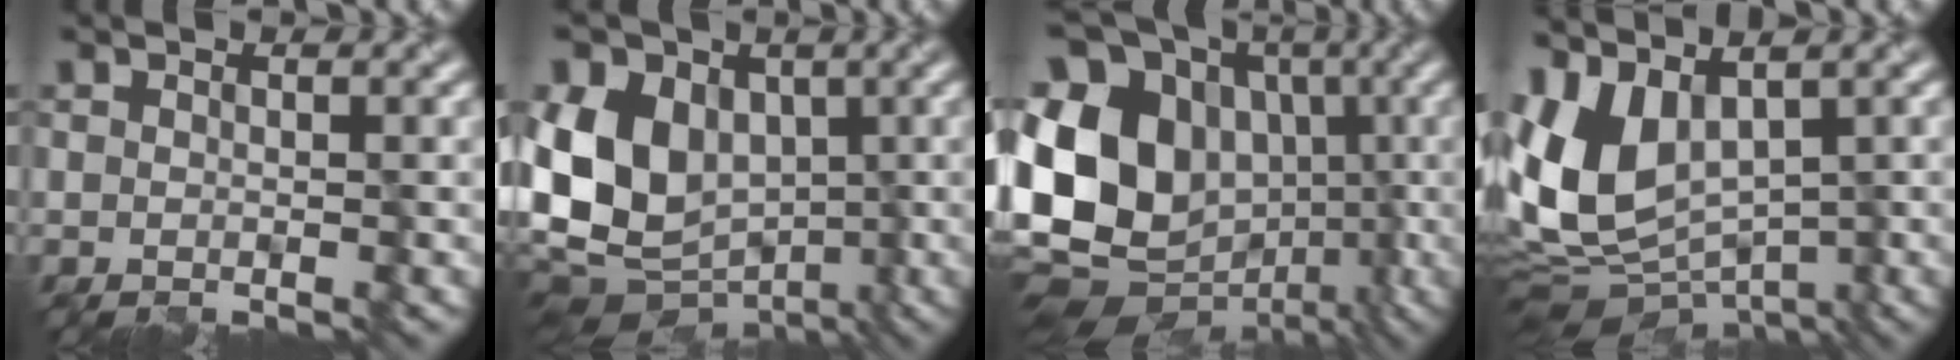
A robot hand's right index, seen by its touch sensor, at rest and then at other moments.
{"total": 11.8, "force": [-1.1, 9.0, 7.6], "torque": [-0.153, 0.019, -0.025]}
{"total": 18.0, "force": [-2.4, 14.4, 10.5], "torque": [-0.185, 0.015, -0.063]}
{"total": 6.9, "force": [-0.1, 4.2, 5.4], "torque": [-0.105, -0.004, -0.014]}